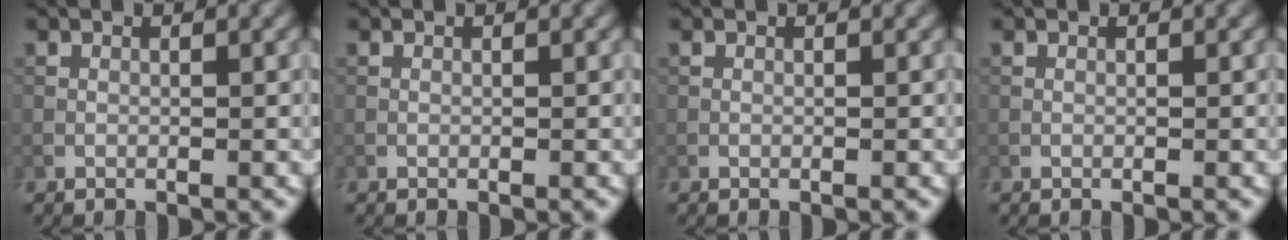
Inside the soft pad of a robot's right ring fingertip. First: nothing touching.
{"total": 0.0}
{"total": 0.0}
{"total": 0.0}